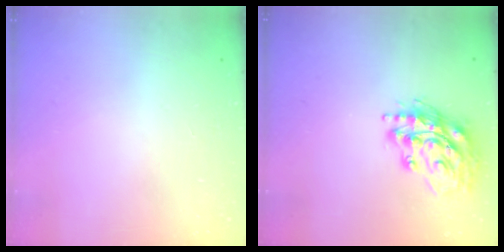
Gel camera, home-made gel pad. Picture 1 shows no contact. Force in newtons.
{"total": 16.9, "press": 16.7, "slide": 2.3}